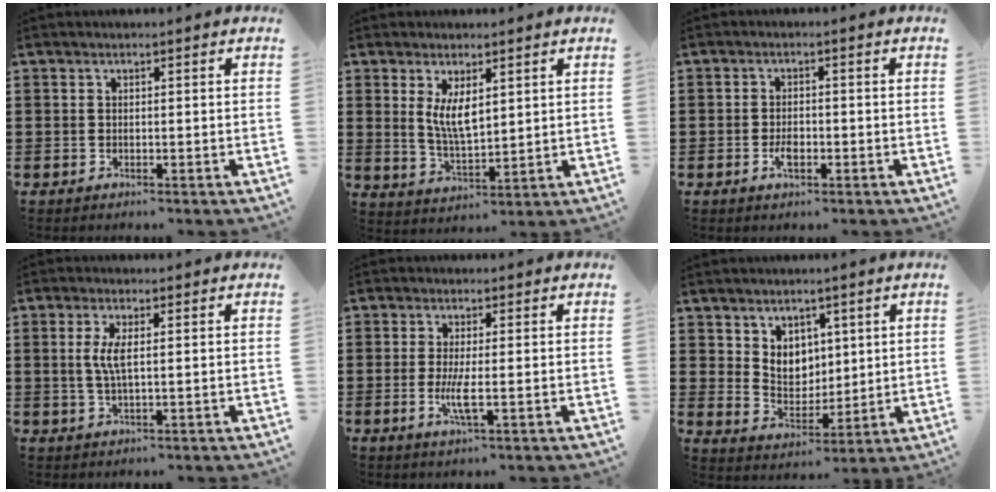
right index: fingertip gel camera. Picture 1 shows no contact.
{"total": 5.3, "force": [1.7, 2.2, 4.5], "torque": [-0.093, 0.002, 0.032]}
{"total": 2.5, "force": [-0.9, 1.2, 2.1], "torque": [-0.047, -0.002, -0.017]}
{"total": 3.7, "force": [0.5, 0.8, 3.5], "torque": [-0.077, -0.002, 0.005]}
{"total": 3.8, "force": [-0.7, 0.3, 3.7], "torque": [-0.079, -0.012, -0.017]}
{"total": 5.5, "force": [3.2, 4.3, 1.3], "torque": [-0.040, -0.002, 0.058]}